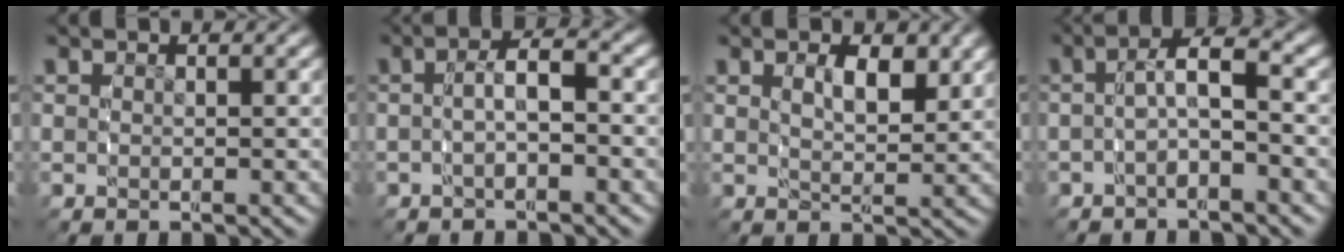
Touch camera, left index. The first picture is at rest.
{"total": 2.8, "force": [-1.1, 1.0, 2.4], "torque": [-0.043, 0.006, -0.024]}
{"total": 2.9, "force": [0.9, 1.4, 2.3], "torque": [-0.039, -0.012, 0.018]}
{"total": 3.0, "force": [-1.1, 1.1, 2.6], "torque": [-0.047, 0.007, -0.025]}